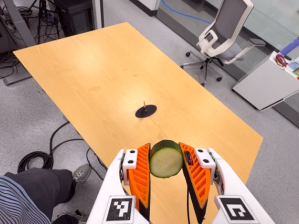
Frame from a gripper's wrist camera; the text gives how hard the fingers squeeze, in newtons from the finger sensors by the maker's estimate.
{"total": 10.3, "left": 9.7, "right": 10.8}